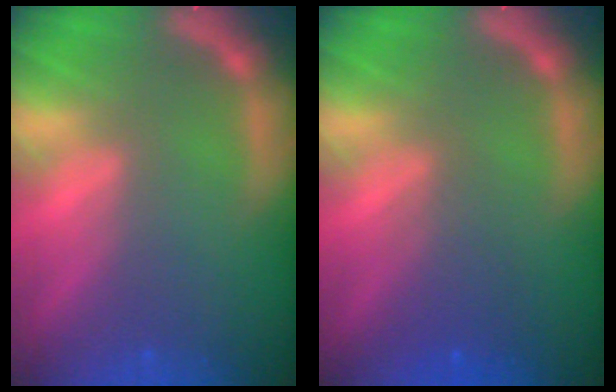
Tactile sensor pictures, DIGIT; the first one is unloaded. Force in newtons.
{"total": 2.5}